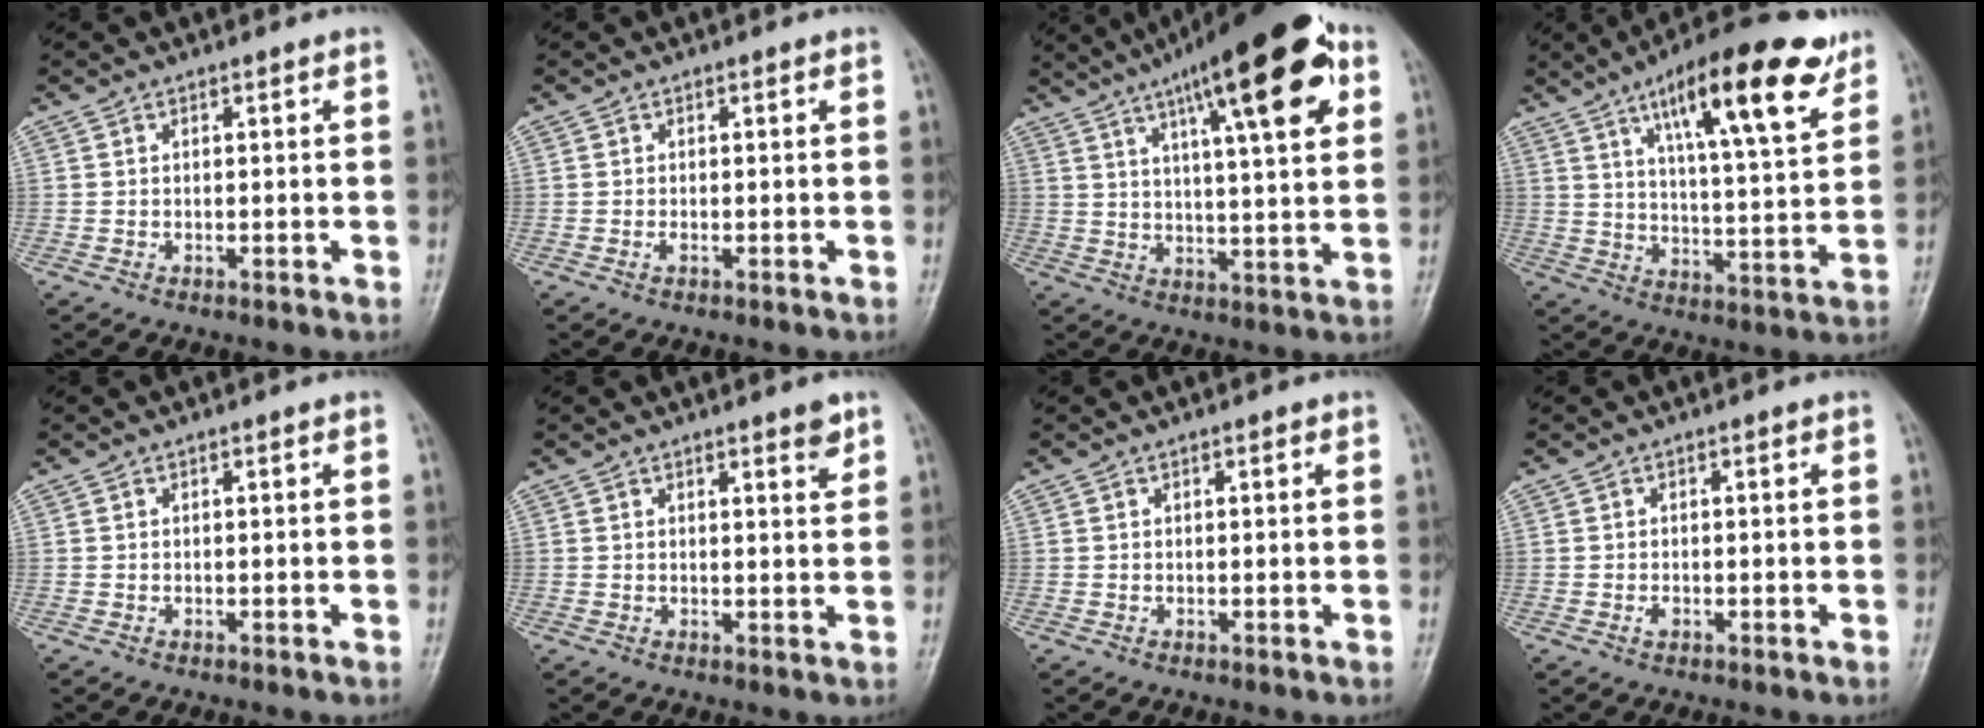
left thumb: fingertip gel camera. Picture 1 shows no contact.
{"total": 0.7, "force": [0.0, 0.2, 0.7], "torque": [-0.008, -0.001, 0.000]}
{"total": 21.3, "force": [10.3, 5.4, 17.9], "torque": [-0.246, -0.007, 0.149]}
{"total": 19.5, "force": [11.0, 5.1, 15.2], "torque": [-0.208, -0.040, 0.171]}
{"total": 0.0}
{"total": 3.1, "force": [2.0, 0.7, 2.2], "torque": [-0.024, -0.013, 0.026]}
{"total": 0.7, "force": [0.3, 0.3, 0.6], "torque": [-0.007, 0.000, 0.004]}
{"total": 1.0, "force": [-0.3, 0.6, 0.8], "torque": [-0.012, 0.000, -0.006]}